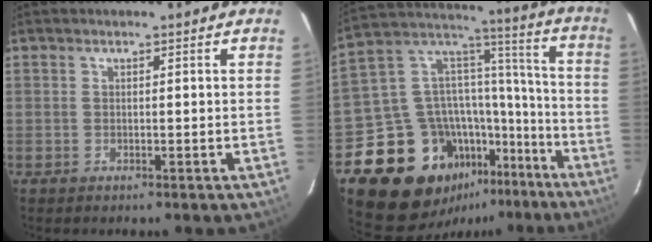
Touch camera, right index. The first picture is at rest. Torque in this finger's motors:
{"motor_torque": [1.71, -0.43, 0.31, 0.00]}